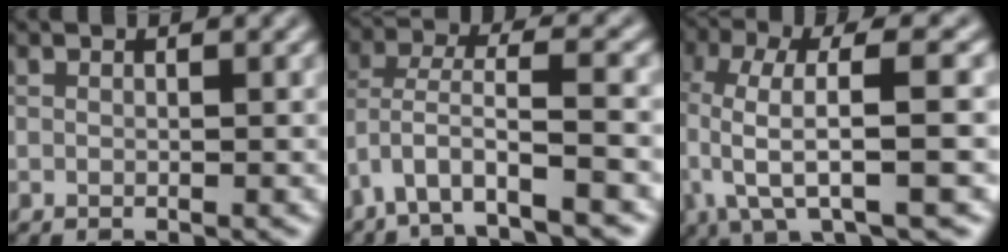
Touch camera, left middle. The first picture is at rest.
{"total": 5.9, "force": [-3.4, 1.3, 4.6], "torque": [-0.090, 0.003, -0.070]}
{"total": 7.6, "force": [-0.3, 1.9, 7.4], "torque": [-0.133, 0.009, -0.011]}